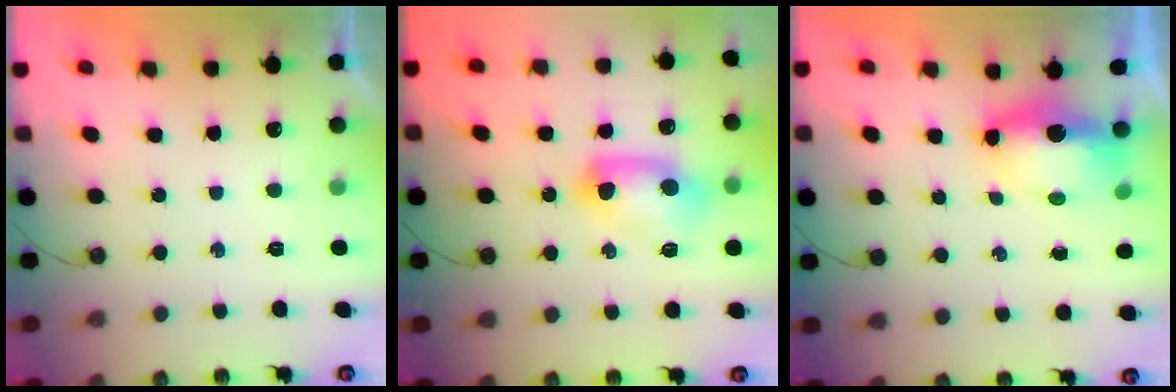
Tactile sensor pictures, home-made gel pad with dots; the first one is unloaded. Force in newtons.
{"total": 10.8, "press": 10.7, "slide": 1.3}
{"total": 6.6, "press": 6.5, "slide": 1.2}